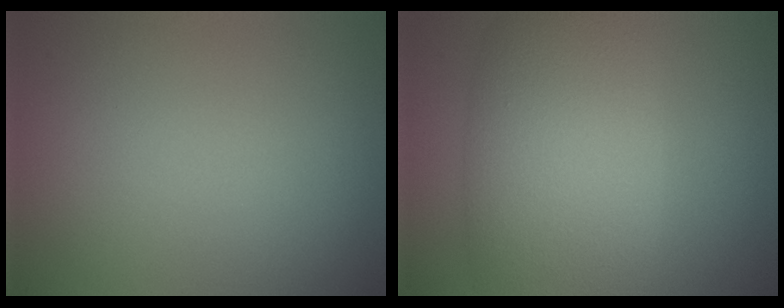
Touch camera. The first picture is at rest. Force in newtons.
{"total": 10.6, "press": 10.6, "slide": 0.5}